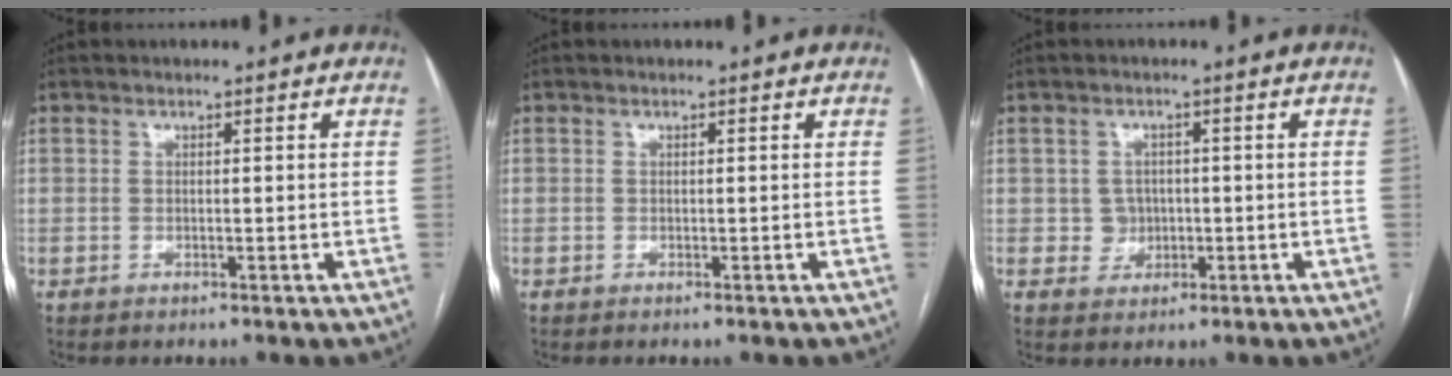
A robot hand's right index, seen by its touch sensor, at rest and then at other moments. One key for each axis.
{"total": 0.0}
{"total": 2.9, "fx": -0.2, "fy": 2.8, "fz": 0.7, "tx": -0.003, "ty": 0.005, "tz": 0.001}